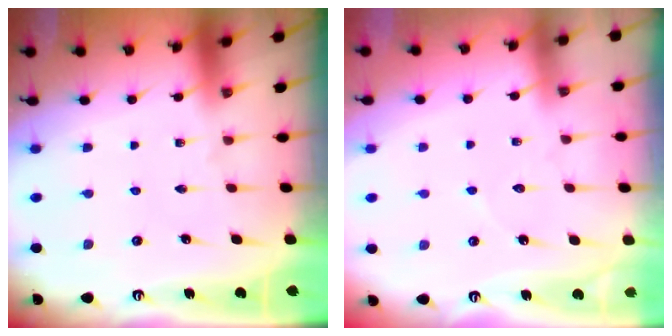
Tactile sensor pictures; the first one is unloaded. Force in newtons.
{"total": 2.9, "press": 2.9, "slide": 0.2}